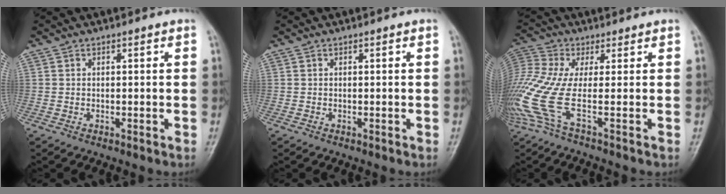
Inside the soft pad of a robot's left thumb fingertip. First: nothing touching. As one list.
[{"total": 0.0}, {"total": 10.4, "force": [-2.4, 1.1, 10.0], "torque": [-0.275, 0.005, -0.061]}]